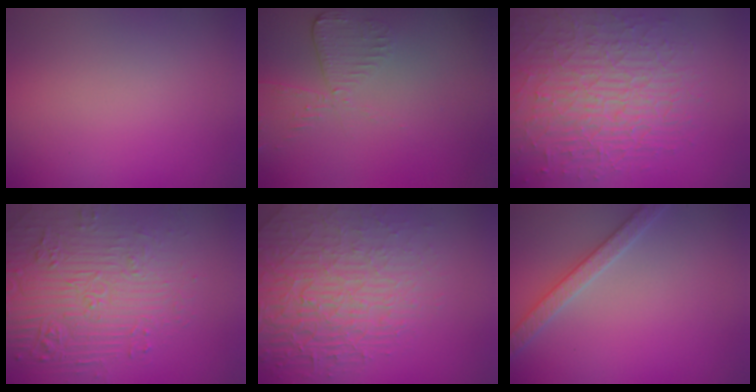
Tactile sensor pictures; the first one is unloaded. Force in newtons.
{"total": 2.7, "press": 2.4, "slide": 1.2}
{"total": 8.8, "press": 6.0, "slide": 6.4}
{"total": 7.5, "press": 5.5, "slide": 5.1}
{"total": 7.5, "press": 5.8, "slide": 4.8}
{"total": 2.8, "press": 2.8, "slide": 0.6}